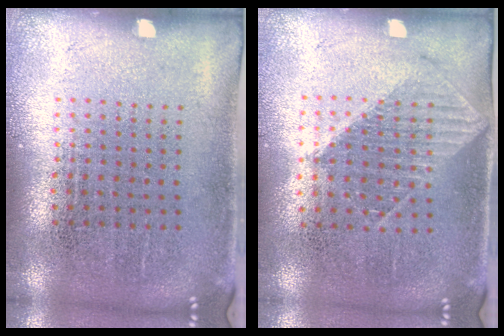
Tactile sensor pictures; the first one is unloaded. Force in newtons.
{"total": 1.1, "press": 1.0, "slide": 0.3}